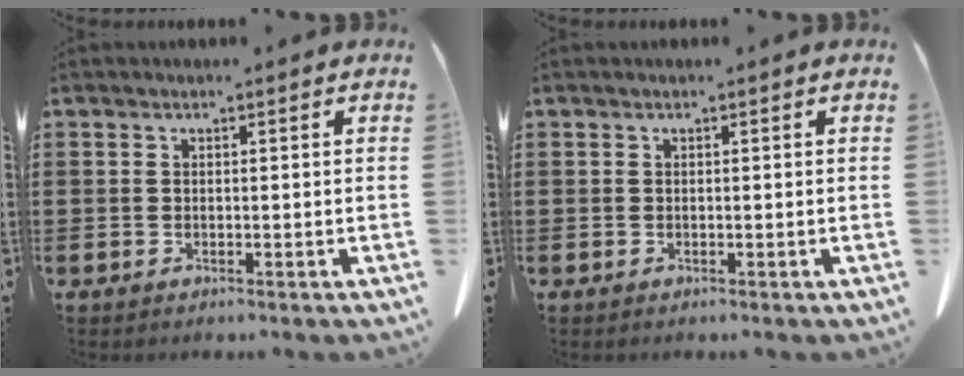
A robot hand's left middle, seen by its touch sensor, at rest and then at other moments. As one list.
[{"total": 0.0}]